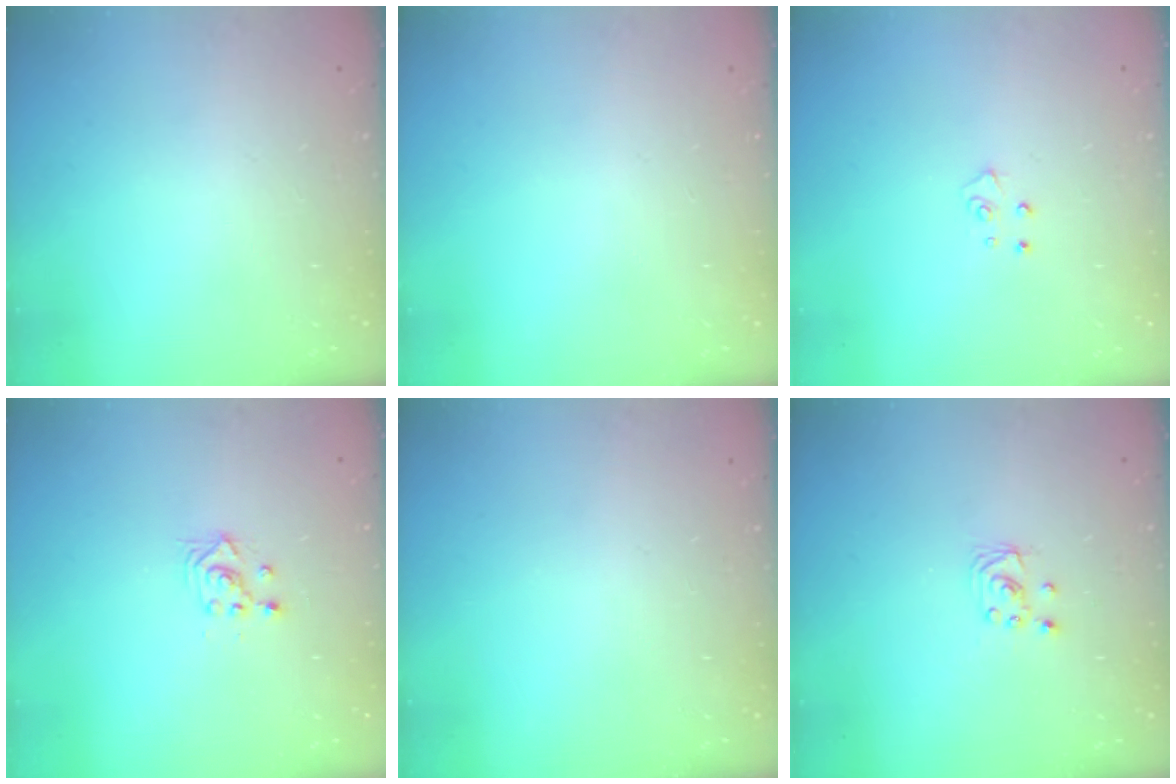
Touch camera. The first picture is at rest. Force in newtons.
{"total": 0.0}
{"total": 4.2, "press": 4.1, "slide": 0.4}
{"total": 2.3, "press": 2.3, "slide": 0.2}
{"total": 0.0}
{"total": 2.2, "press": 2.2, "slide": 0.2}